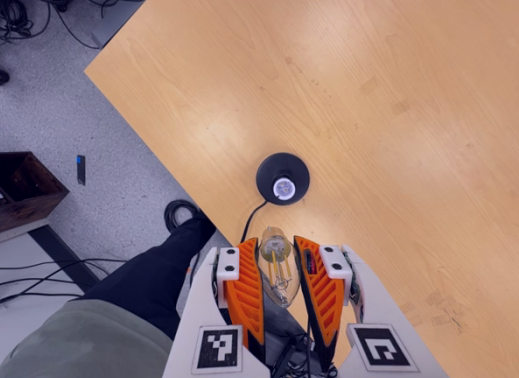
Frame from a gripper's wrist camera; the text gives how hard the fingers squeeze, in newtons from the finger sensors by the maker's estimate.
{"total": 22.0, "left": 24.7, "right": 19.4}